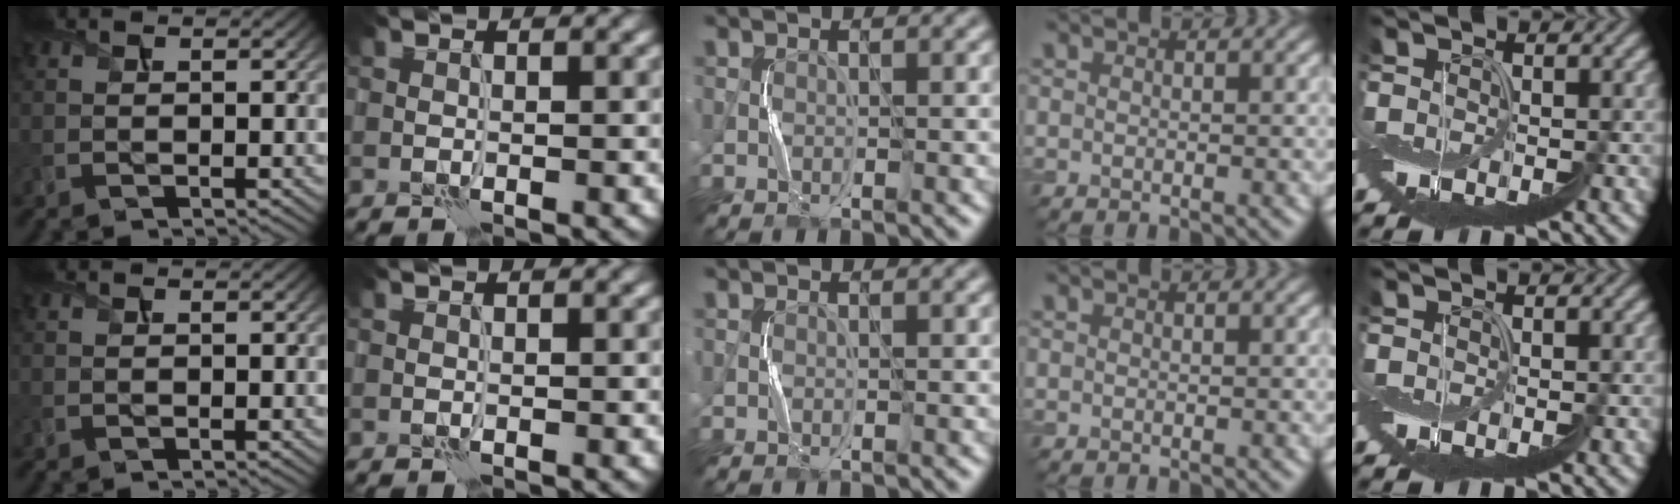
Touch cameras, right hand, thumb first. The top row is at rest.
{}